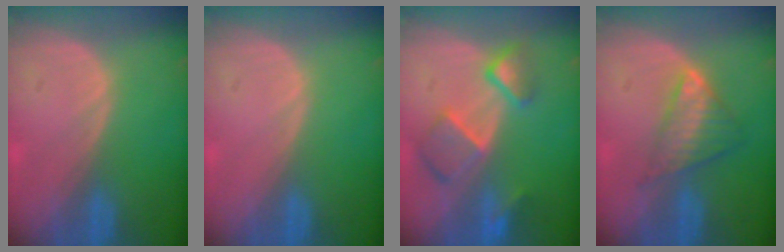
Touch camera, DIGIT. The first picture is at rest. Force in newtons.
{"total": 0.0}
{"total": 7.7, "press": 6.7, "slide": 3.9}
{"total": 6.1, "press": 5.4, "slide": 2.7}